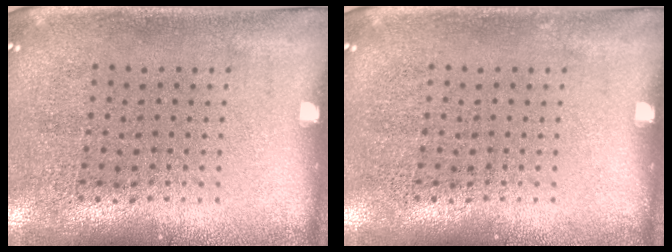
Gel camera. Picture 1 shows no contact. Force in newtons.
{"total": 0.0}